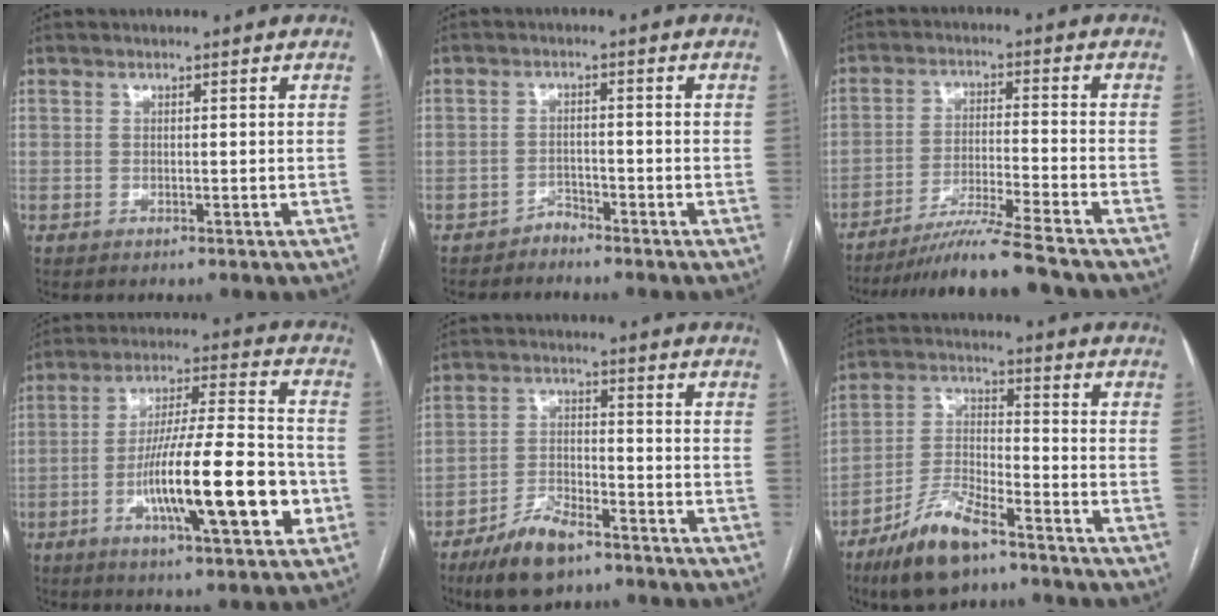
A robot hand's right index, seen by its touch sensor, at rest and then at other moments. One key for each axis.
{"total": 1.8, "fx": -1.8, "fy": 0.5, "fz": -0.1, "tx": 0.010, "ty": 0.001, "tz": -0.030}
{"total": 11.7, "fx": -10.1, "fy": -1.6, "fz": 5.6, "tx": -0.080, "ty": -0.027, "tz": -0.168}
{"total": 18.1, "fx": -5.2, "fy": 2.6, "fz": 17.1, "tx": -0.286, "ty": 0.003, "tz": -0.079}
{"total": 8.7, "fx": -6.3, "fy": 3.1, "fz": 5.2, "tx": -0.106, "ty": -0.008, "tz": -0.115}
{"total": 10.9, "fx": -7.7, "fy": 2.8, "fz": 7.2, "tx": -0.151, "ty": -0.015, "tz": -0.145}